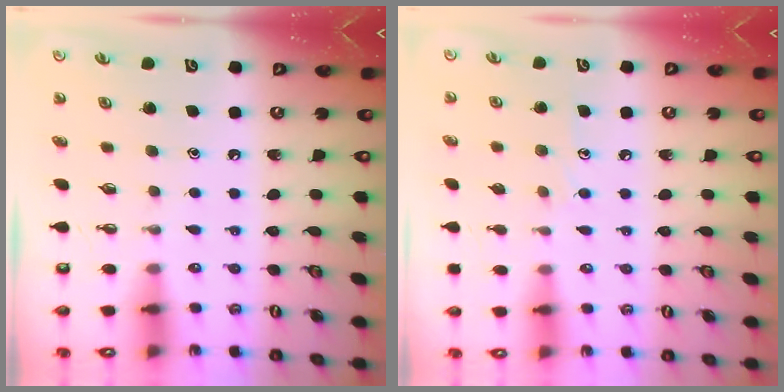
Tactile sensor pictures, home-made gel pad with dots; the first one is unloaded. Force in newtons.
{"total": 5.4, "press": 5.4, "slide": 0.5}